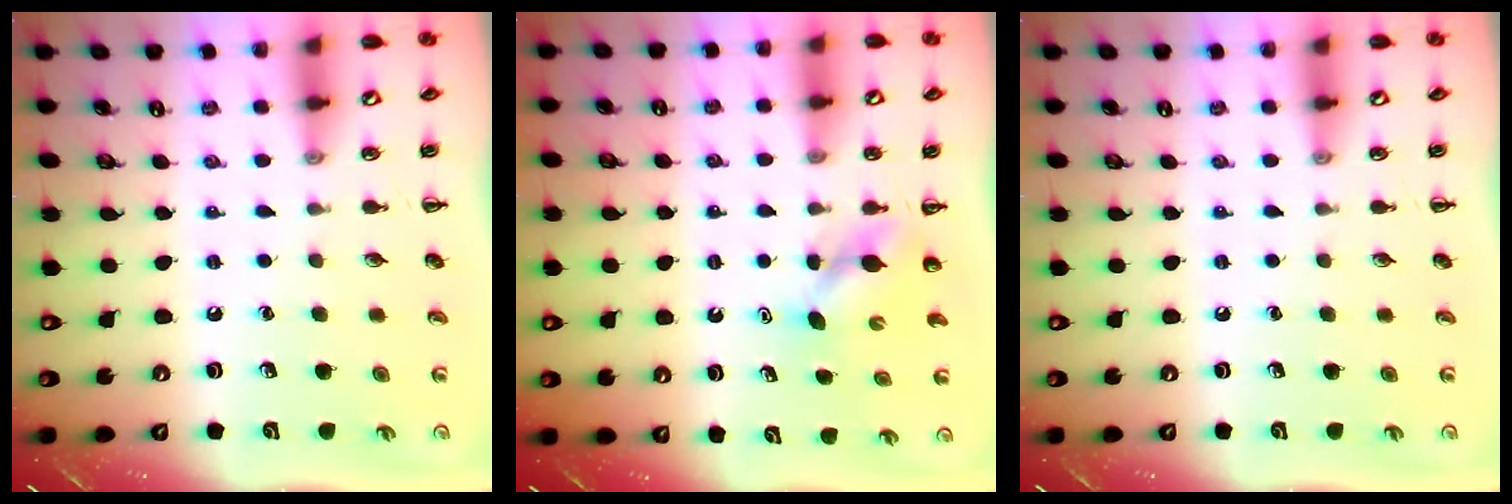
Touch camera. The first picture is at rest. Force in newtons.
{"total": 4.0, "press": 3.8, "slide": 1.0}
{"total": 0.0}